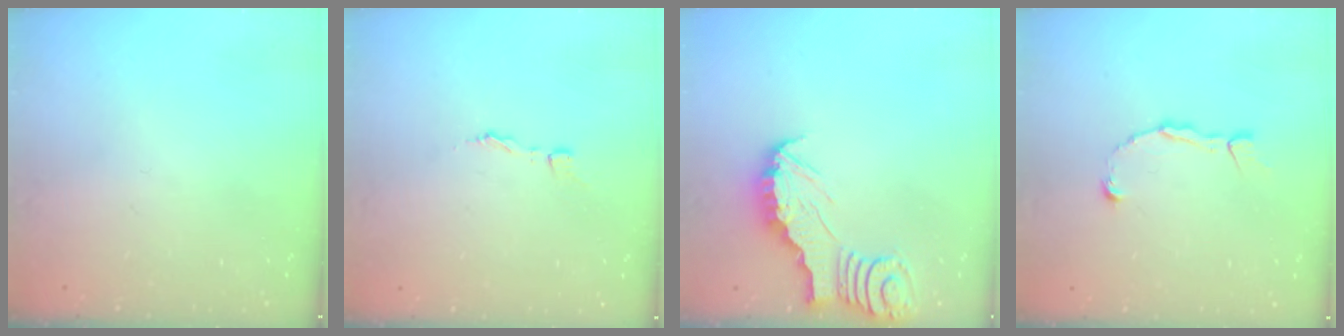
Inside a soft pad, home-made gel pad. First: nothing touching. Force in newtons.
{"total": 1.7, "press": 1.7, "slide": 0.1}
{"total": 2.8, "press": 2.7, "slide": 0.3}
{"total": 2.5, "press": 2.5, "slide": 0.2}